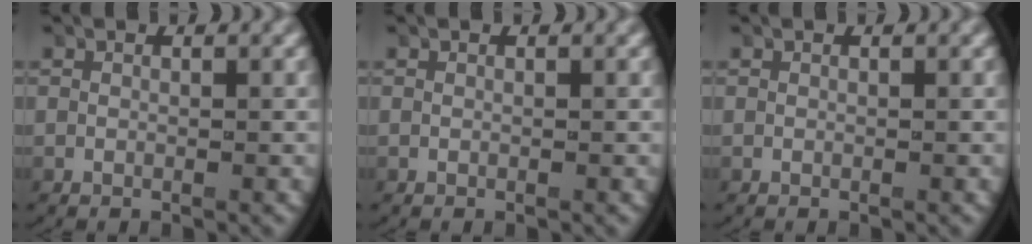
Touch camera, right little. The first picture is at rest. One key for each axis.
{"total": 0.0}
{"total": 0.0}